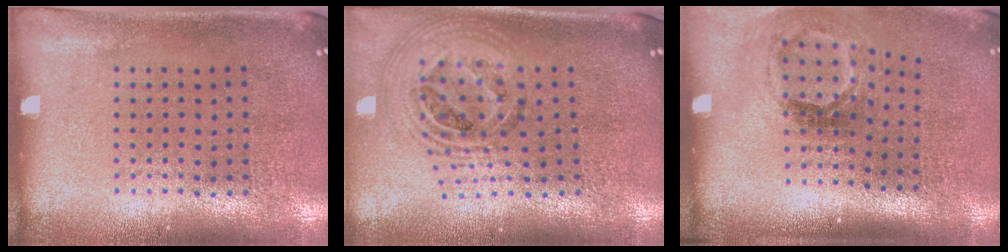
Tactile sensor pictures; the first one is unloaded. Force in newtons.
{"total": 1.7, "press": 1.5, "slide": 0.8}
{"total": 1.9, "press": 1.2, "slide": 1.5}